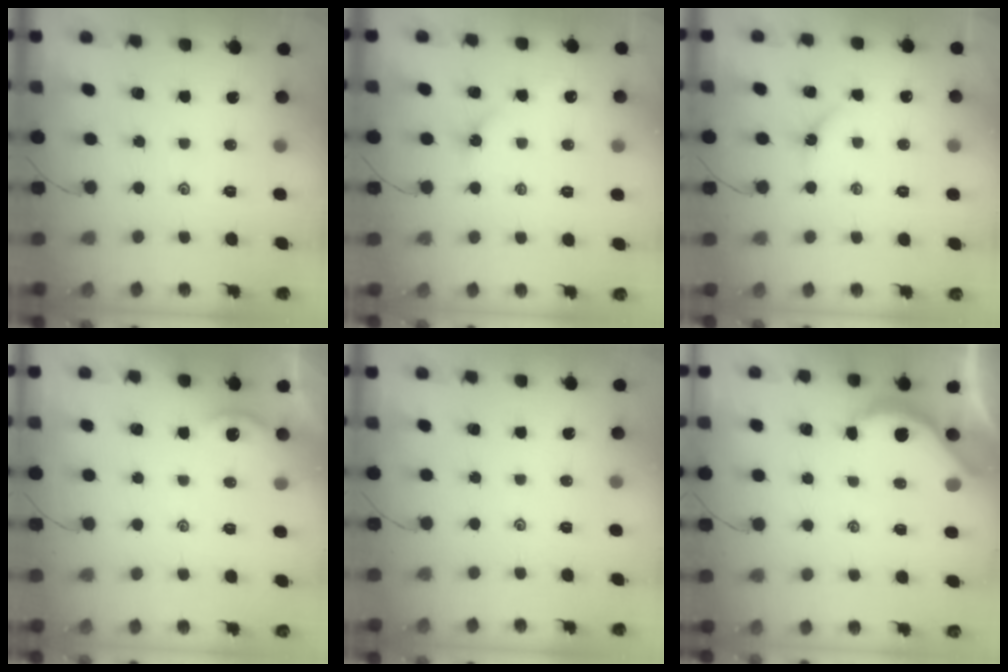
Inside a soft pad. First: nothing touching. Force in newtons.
{"total": 2.9, "press": 2.9, "slide": 0.6}
{"total": 3.7, "press": 3.7, "slide": 0.5}
{"total": 2.6, "press": 2.6, "slide": 0.3}
{"total": 0.0}
{"total": 4.5, "press": 4.5, "slide": 0.3}